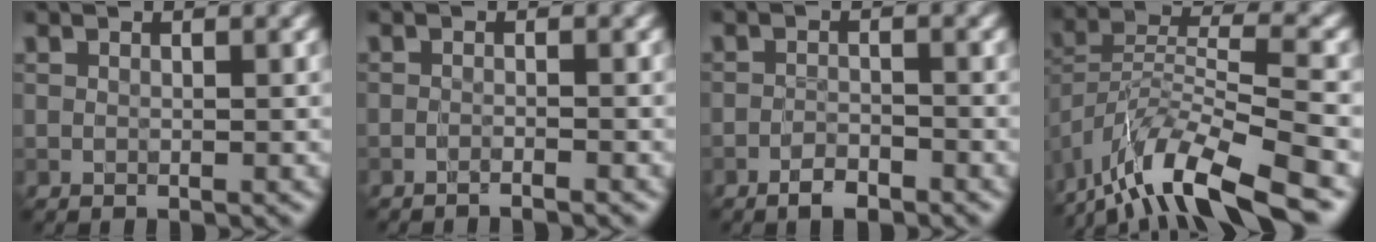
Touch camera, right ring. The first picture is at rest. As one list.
[{"total": 1.2, "force": [-1.1, 0.1, 0.6], "torque": [-0.005, -0.002, -0.027]}, {"total": 2.1, "force": [-1.7, 0.6, 1.1], "torque": [-0.017, 0.002, -0.033]}, {"total": 11.7, "force": [-9.1, 2.5, 6.9], "torque": [-0.125, 0.006, -0.170]}]